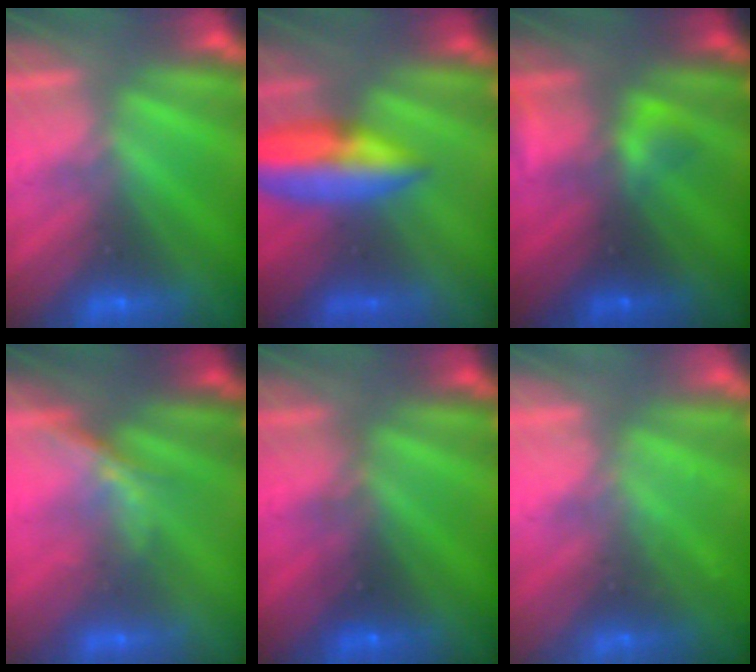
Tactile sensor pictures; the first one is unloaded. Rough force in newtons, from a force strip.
{"total": 8.5}
{"total": 2.3}
{"total": 2.0}
{"total": 2.3}
{"total": 2.3}